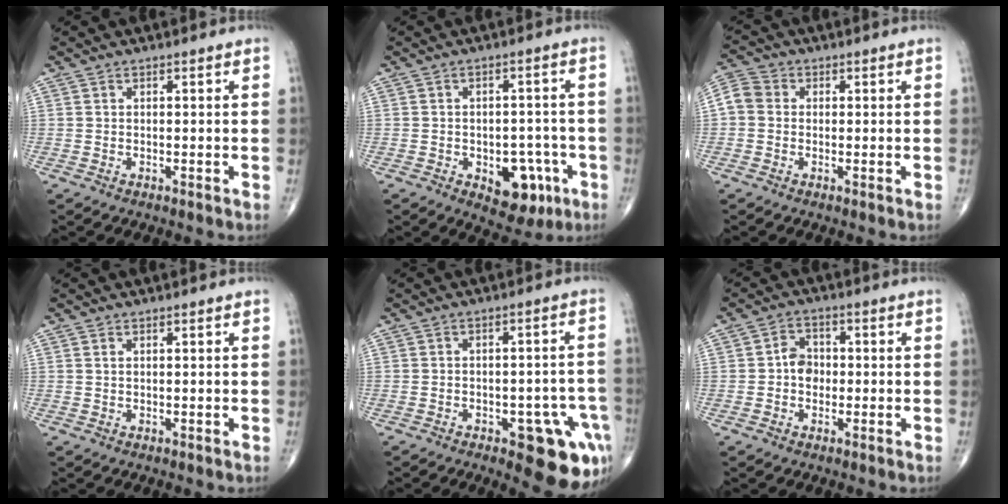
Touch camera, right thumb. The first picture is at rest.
{"total": 9.7, "force": [-3.9, 5.8, 6.7], "torque": [-0.051, 0.022, -0.041]}
{"total": 5.0, "force": [0.0, 4.4, 2.5], "torque": [-0.044, 0.016, -0.008]}
{"total": 0.6, "force": [0.3, 0.2, 0.4], "torque": [-0.010, 0.005, 0.007]}
{"total": 13.5, "force": [-6.2, 5.8, 10.5], "torque": [-0.072, 0.033, -0.065]}
{"total": 4.3, "force": [-0.4, 3.5, 2.4], "torque": [-0.021, 0.014, -0.015]}